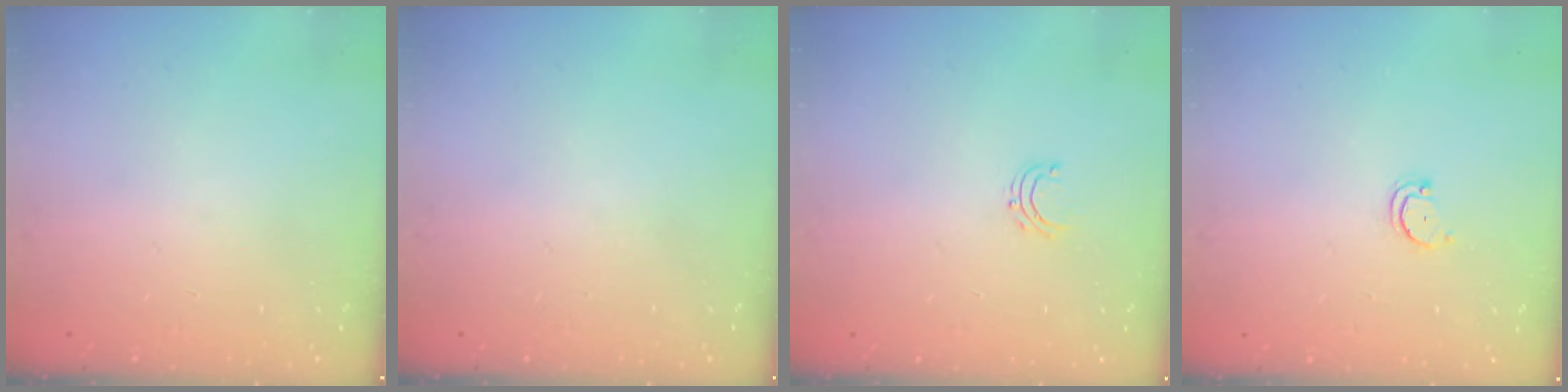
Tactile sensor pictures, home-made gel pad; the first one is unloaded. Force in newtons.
{"total": 0.0}
{"total": 3.7, "press": 3.7, "slide": 0.3}
{"total": 2.3, "press": 2.3, "slide": 0.2}